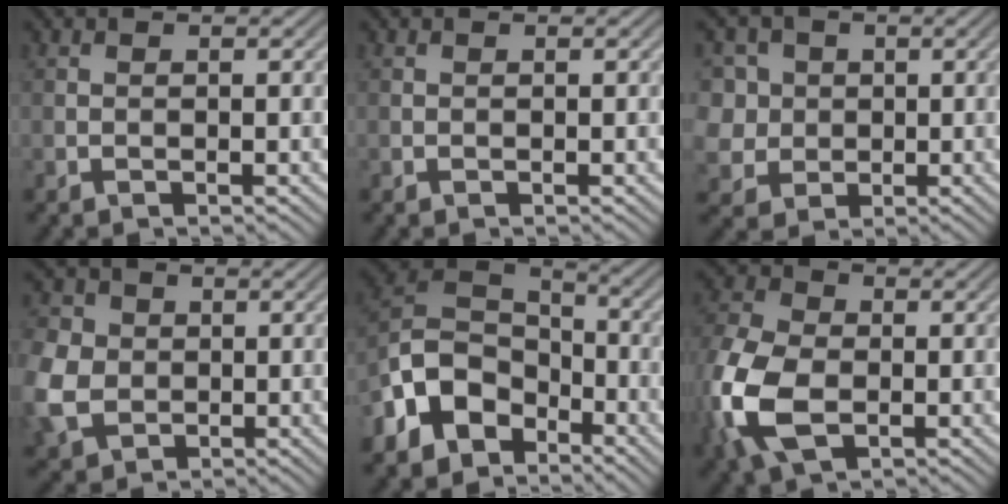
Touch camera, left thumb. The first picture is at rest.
{"total": 0.0}
{"total": 7.1, "force": [1.8, 6.5, 2.4], "torque": [-0.086, 0.007, 0.026]}
{"total": 8.2, "force": [-0.8, 6.9, 4.4], "torque": [-0.148, -0.012, -0.019]}
{"total": 9.9, "force": [-5.1, 6.7, 5.1], "torque": [-0.118, -0.004, -0.120]}
{"total": 12.8, "force": [-3.3, 8.2, 9.2], "torque": [-0.265, -0.023, -0.074]}